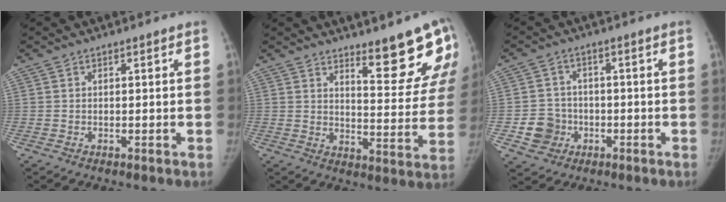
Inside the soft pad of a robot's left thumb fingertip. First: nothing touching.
{"total": 13.1, "force": [9.6, 3.3, 8.3], "torque": [-0.058, -0.077, 0.132]}
{"total": 6.2, "force": [-1.8, 5.7, 1.5], "torque": [-0.001, 0.014, -0.029]}